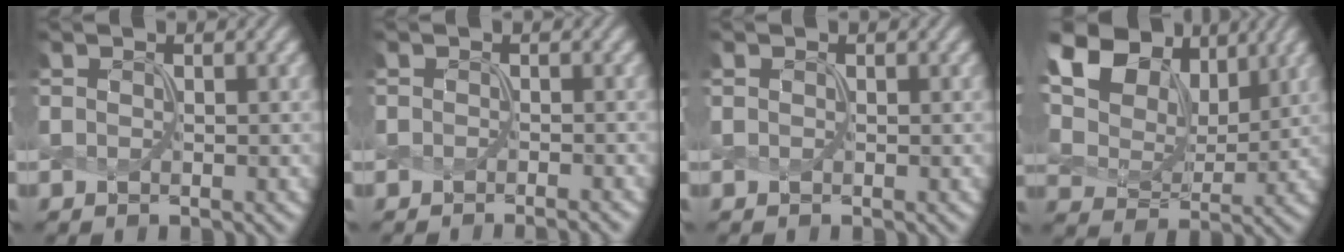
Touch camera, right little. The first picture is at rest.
{"total": 1.0, "force": [-1.0, 0.0, 0.3], "torque": [0.005, -0.012, -0.011]}
{"total": 0.0}
{"total": 11.7, "force": [6.2, 7.5, 6.5], "torque": [-0.158, 0.026, 0.091]}